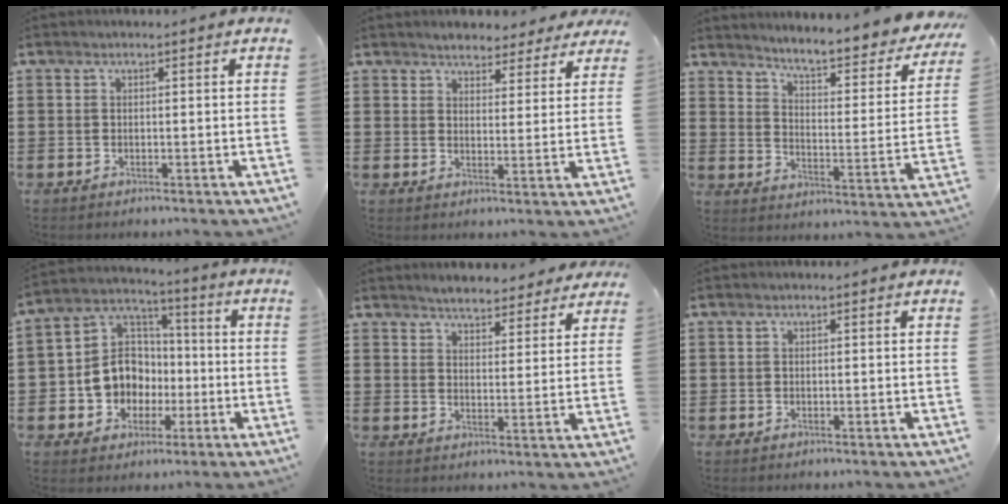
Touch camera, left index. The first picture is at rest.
{"total": 3.6, "force": [3.5, 0.9, 0.1], "torque": [-0.016, -0.006, 0.065]}
{"total": 5.1, "force": [4.7, -0.4, 2.1], "torque": [-0.055, -0.047, 0.068]}
{"total": 9.2, "force": [-2.1, 8.5, 2.9], "torque": [-0.096, 0.010, -0.037]}
{"total": 3.9, "force": [3.8, 0.6, 0.2], "torque": [-0.021, -0.013, 0.069]}
{"total": 0.0}